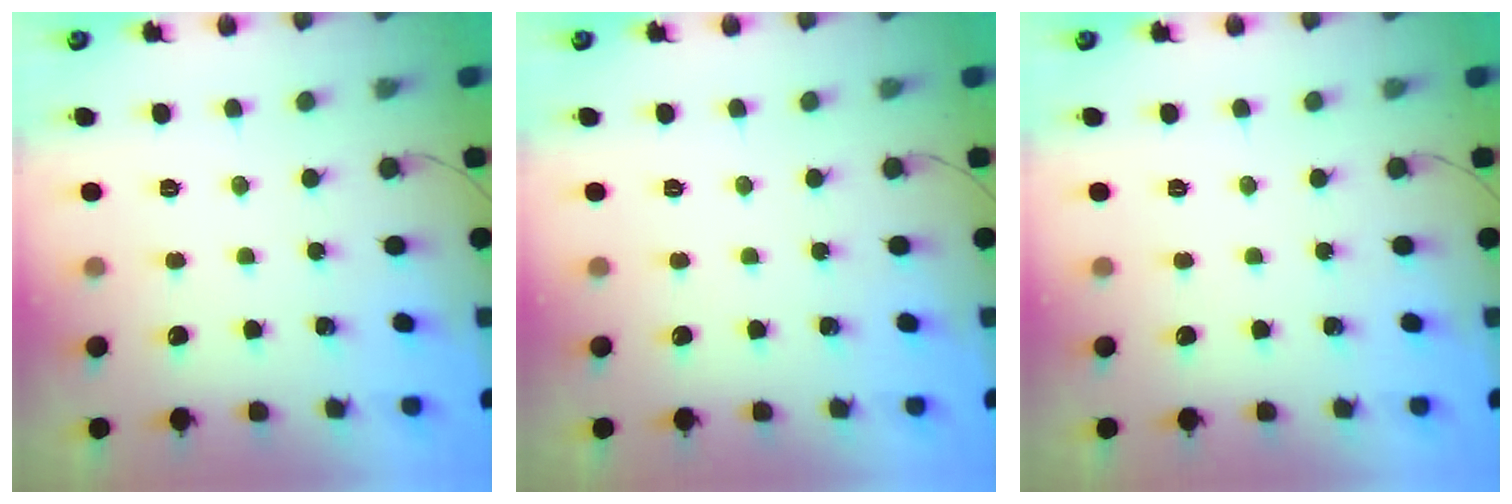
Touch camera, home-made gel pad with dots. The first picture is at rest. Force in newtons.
{"total": 0.0}
{"total": 0.0}